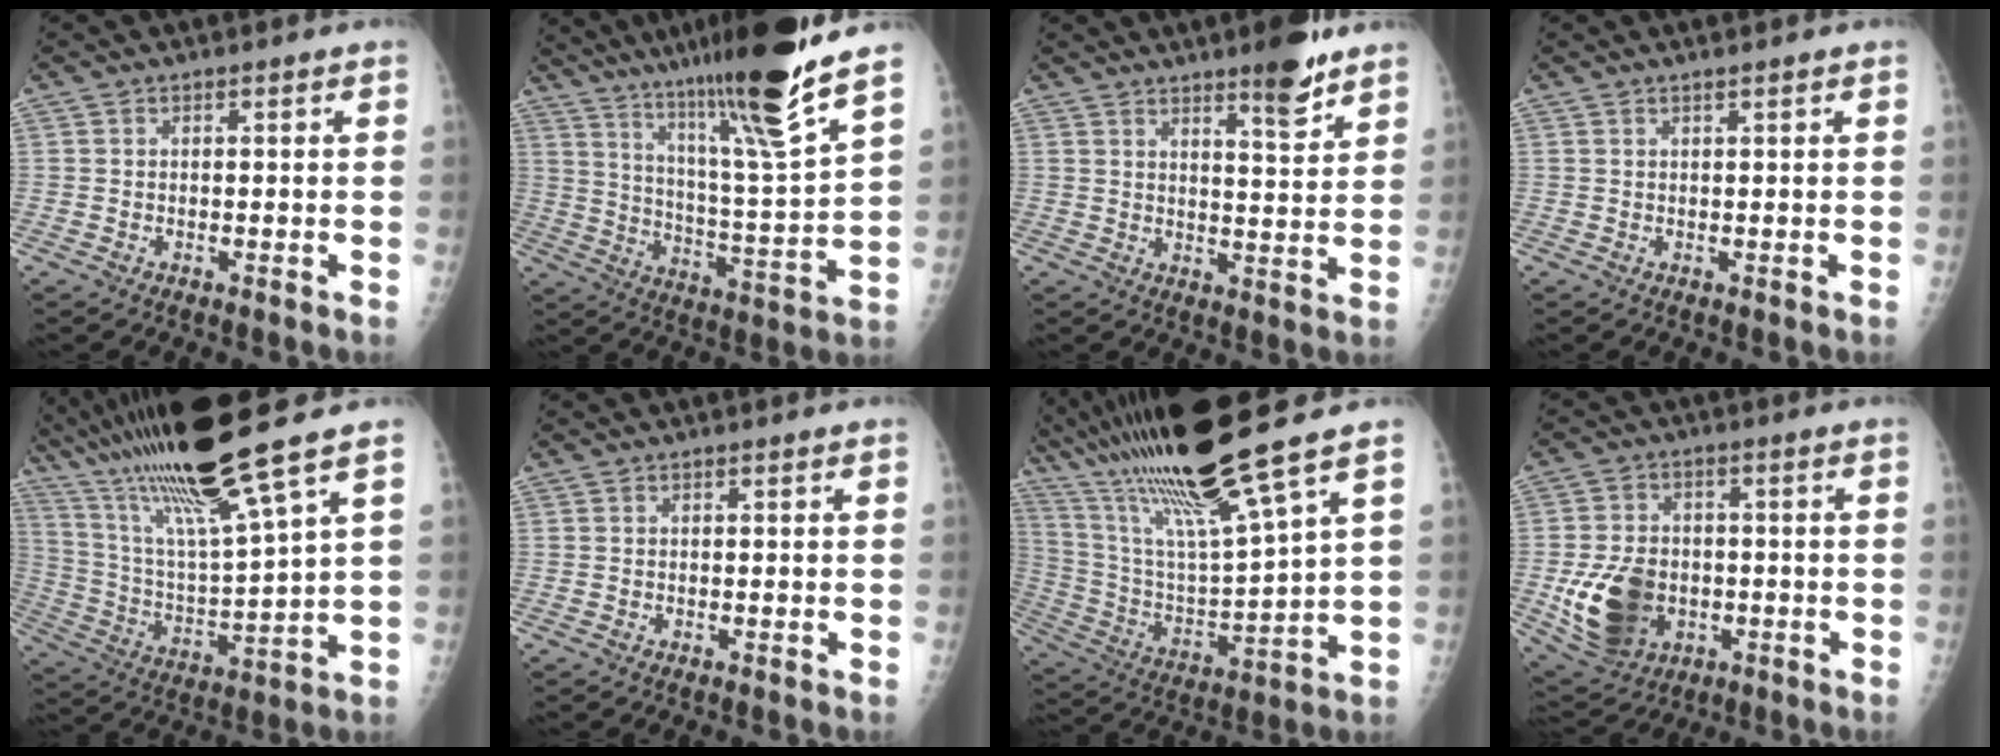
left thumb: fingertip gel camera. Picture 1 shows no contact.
{"total": 22.1, "force": [16.1, 0.1, 15.1], "torque": [-0.232, -0.083, 0.265]}
{"total": 7.7, "force": [5.5, 1.5, 5.1], "torque": [-0.063, -0.039, 0.080]}
{"total": 0.8, "force": [0.6, 0.0, 0.5], "torque": [-0.011, -0.001, 0.012]}
{"total": 20.2, "force": [14.6, -0.1, 14.0], "torque": [-0.251, -0.052, 0.275]}
{"total": 0.0}
{"total": 22.0, "force": [16.1, 0.3, 15.0], "torque": [-0.276, -0.057, 0.305]}
{"total": 13.9, "force": [-2.8, 10.3, 8.8], "torque": [-0.143, 0.003, -0.034]}